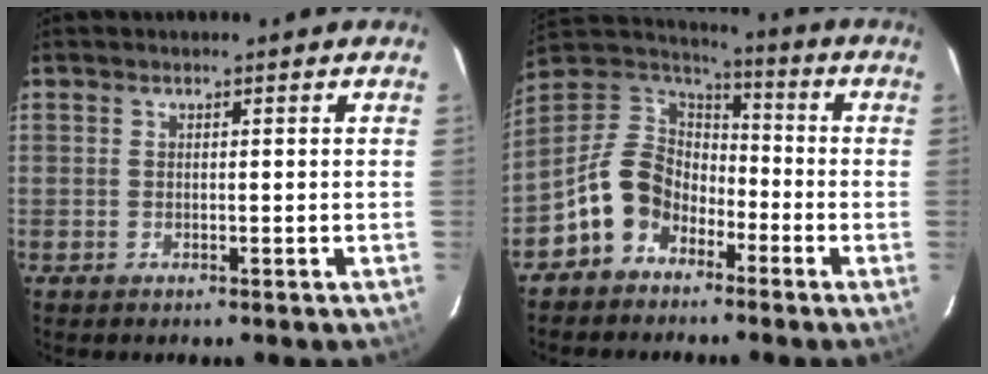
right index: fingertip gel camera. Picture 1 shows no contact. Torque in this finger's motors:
{"motor_torque": [0.59, -0.31, -0.22, -0.21]}